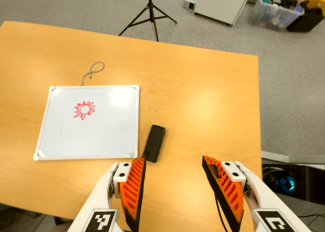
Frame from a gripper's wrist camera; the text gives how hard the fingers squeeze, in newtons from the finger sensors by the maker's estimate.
{"total": 0.0}